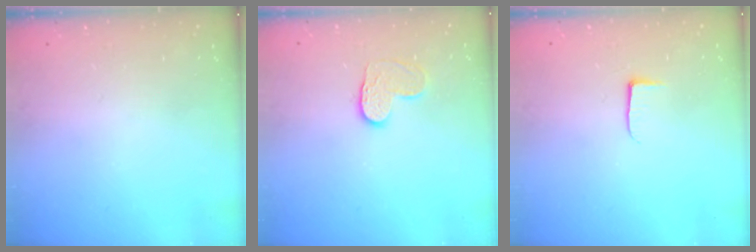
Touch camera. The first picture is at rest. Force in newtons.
{"total": 7.6, "press": 7.6, "slide": 0.4}
{"total": 3.8, "press": 3.8, "slide": 0.5}